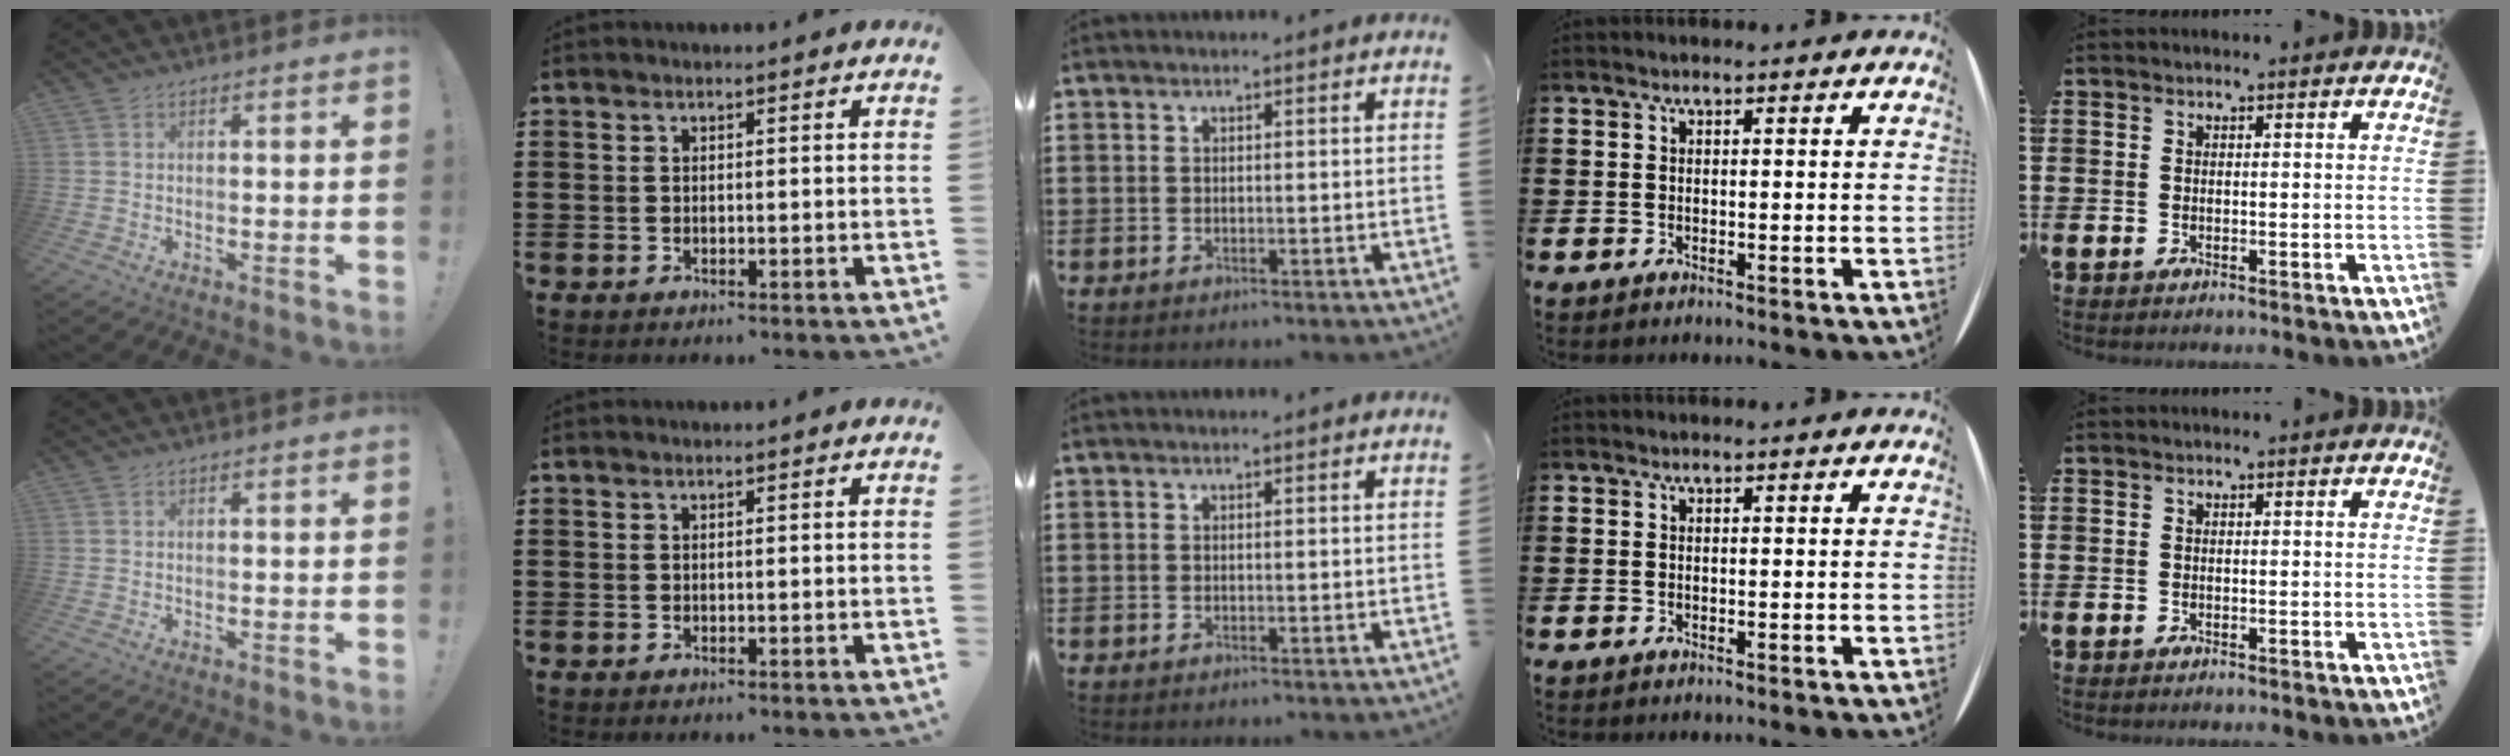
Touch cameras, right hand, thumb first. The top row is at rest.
{}